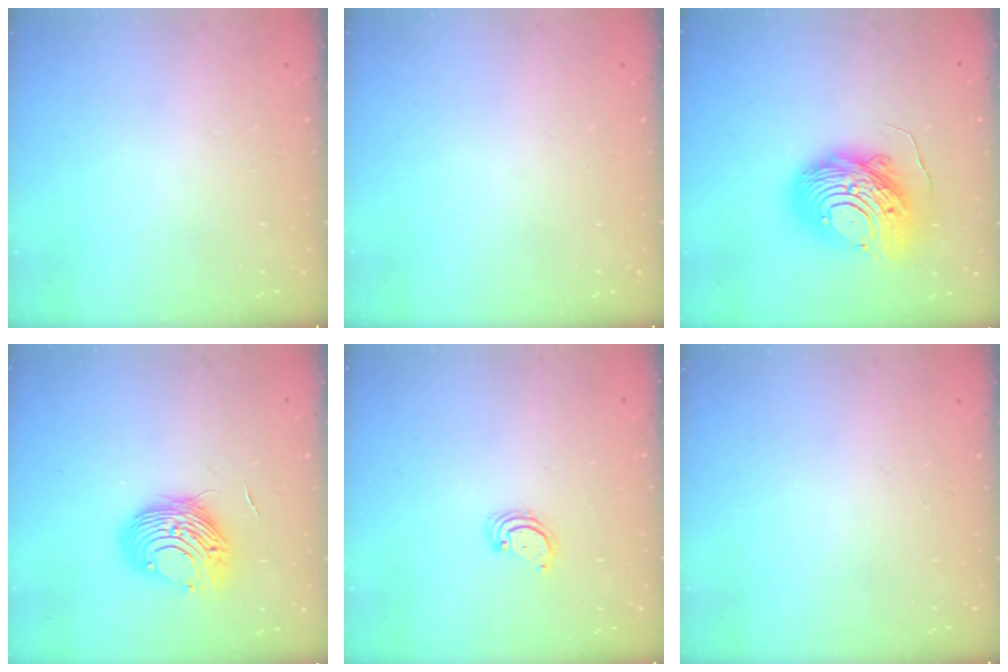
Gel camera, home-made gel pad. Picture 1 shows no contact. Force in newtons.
{"total": 0.0}
{"total": 15.4, "press": 15.3, "slide": 1.4}
{"total": 10.4, "press": 10.4, "slide": 0.4}
{"total": 2.8, "press": 2.8, "slide": 0.2}
{"total": 0.0}